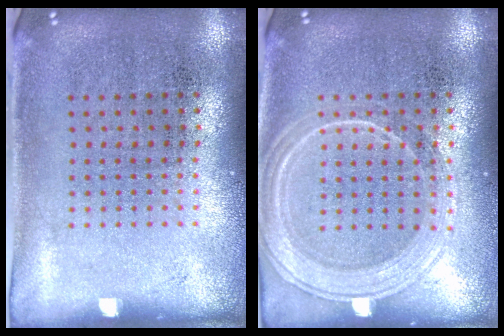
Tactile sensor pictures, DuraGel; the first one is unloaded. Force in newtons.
{"total": 3.0, "press": 2.9, "slide": 0.5}